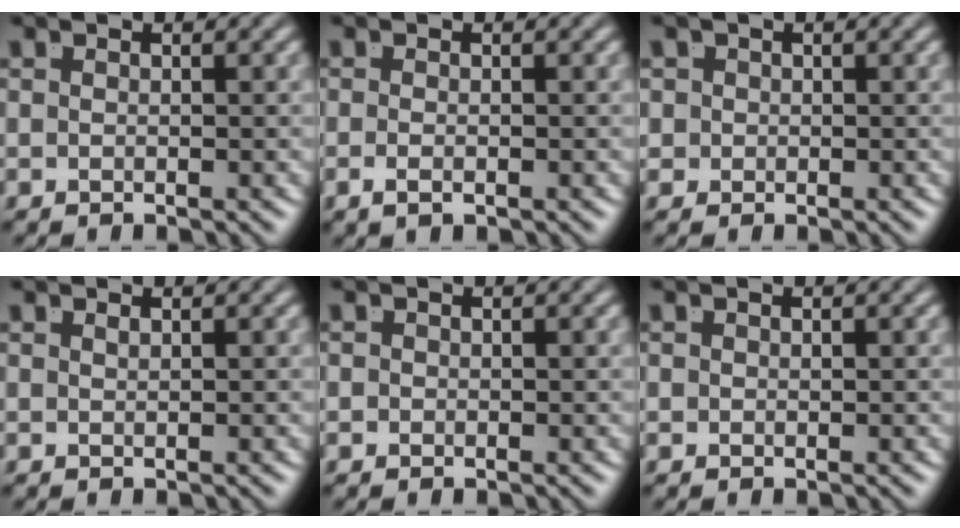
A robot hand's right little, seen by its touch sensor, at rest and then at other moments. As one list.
[{"total": 1.1, "force": [-0.9, 0.0, 0.7], "torque": [-0.019, -0.010, -0.008]}, {"total": 3.2, "force": [0.1, 3.0, 1.0], "torque": [-0.034, -0.010, 0.001]}, {"total": 1.0, "force": [0.3, -1.0, 0.1], "torque": [0.004, -0.006, 0.012]}, {"total": 0.5, "force": [-0.1, 0.5, 0.1], "torque": [-0.005, -0.005, -0.001]}, {"total": 0.8, "force": [0.3, 0.6, 0.3], "torque": [-0.011, -0.006, 0.008]}]